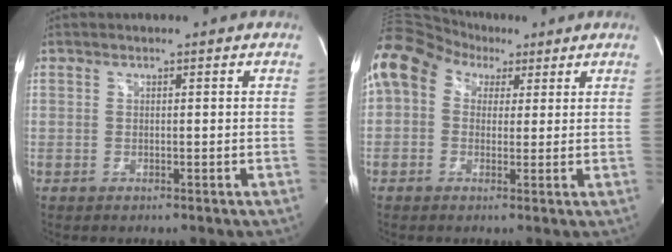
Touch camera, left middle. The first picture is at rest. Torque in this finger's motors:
{"motor_torque": [0.89, -0.62, 0.76, 0.17]}